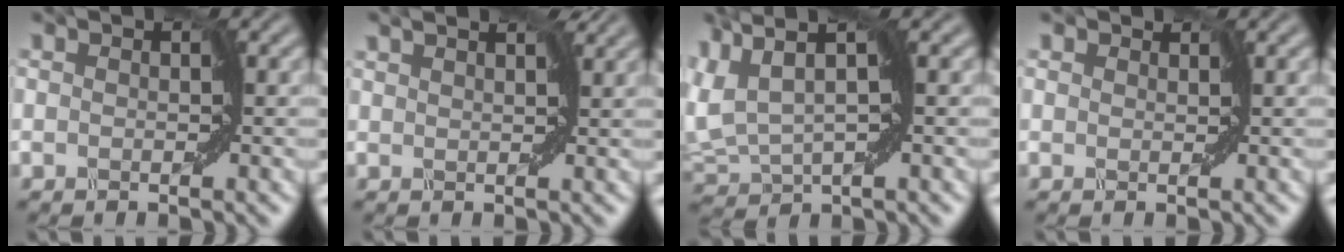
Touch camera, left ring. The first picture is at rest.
{"total": 0.9, "force": [0.8, 0.0, 0.4], "torque": [-0.011, -0.002, 0.015]}
{"total": 5.1, "force": [3.1, 1.5, 3.8], "torque": [-0.112, 0.008, 0.069]}
{"total": 1.6, "force": [0.9, 1.1, 0.7], "torque": [-0.001, 0.010, 0.001]}